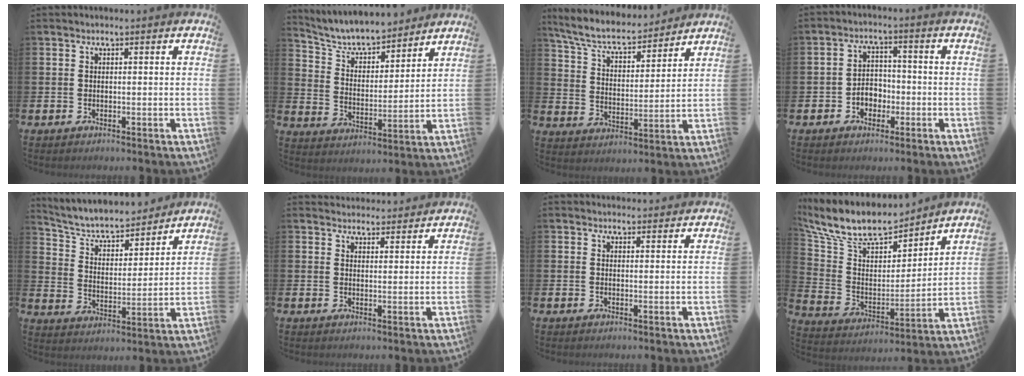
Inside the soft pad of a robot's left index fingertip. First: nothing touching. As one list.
[{"total": 6.8, "force": [6.3, 1.8, 1.7], "torque": [-0.056, -0.052, 0.104]}, {"total": 7.4, "force": [6.7, 2.0, 2.5], "torque": [-0.079, -0.047, 0.114]}, {"total": 3.4, "force": [-1.6, 2.7, 1.5], "torque": [-0.018, 0.003, -0.039]}, {"total": 6.6, "force": [5.9, 2.2, 1.9], "torque": [-0.060, -0.050, 0.095]}, {"total": 3.3, "force": [3.2, 0.8, -0.2], "torque": [0.005, -0.018, 0.058]}, {"total": 1.9, "force": [1.8, 0.4, -0.1], "torque": [0.014, -0.011, 0.031]}, {"total": 11.4, "force": [10.2, 3.7, 3.5], "torque": [-0.110, -0.070, 0.175]}]